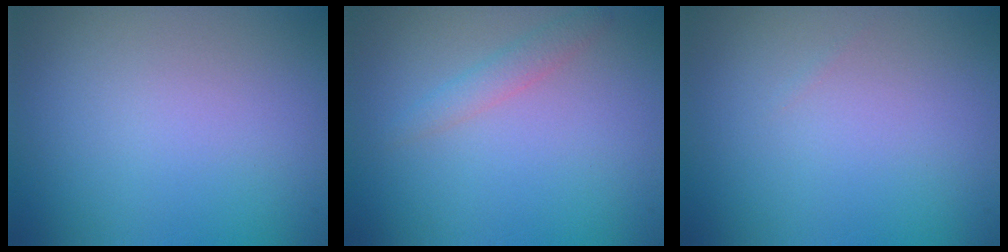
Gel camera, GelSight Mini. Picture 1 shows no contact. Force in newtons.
{"total": 1.5, "press": 1.5, "slide": 0.2}
{"total": 0.0}